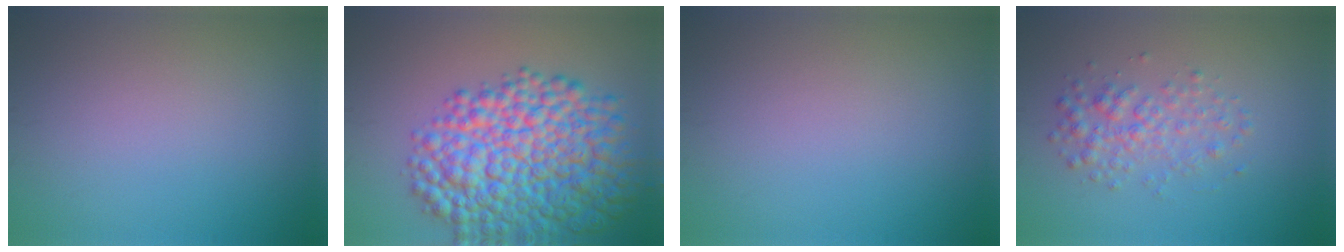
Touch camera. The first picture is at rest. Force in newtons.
{"total": 11.7, "press": 11.7, "slide": 0.2}
{"total": 0.0}
{"total": 2.7, "press": 2.7, "slide": 0.1}